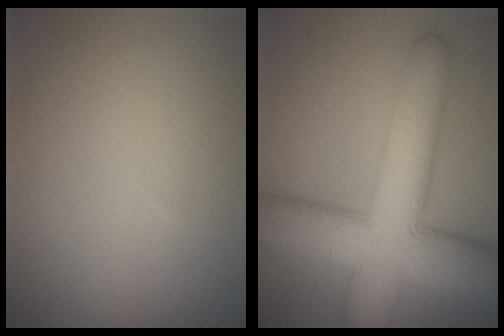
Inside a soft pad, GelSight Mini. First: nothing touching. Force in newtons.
{"total": 11.4, "press": 11.4, "slide": 0.6}